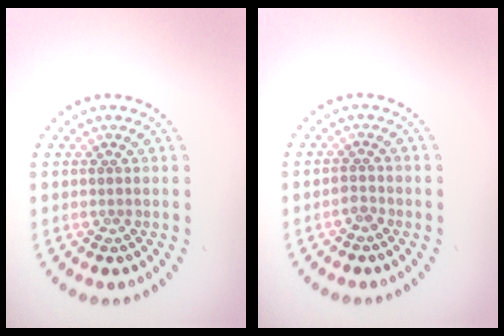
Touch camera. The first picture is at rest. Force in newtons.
{"total": 0.9, "press": 0.8, "slide": 0.4}